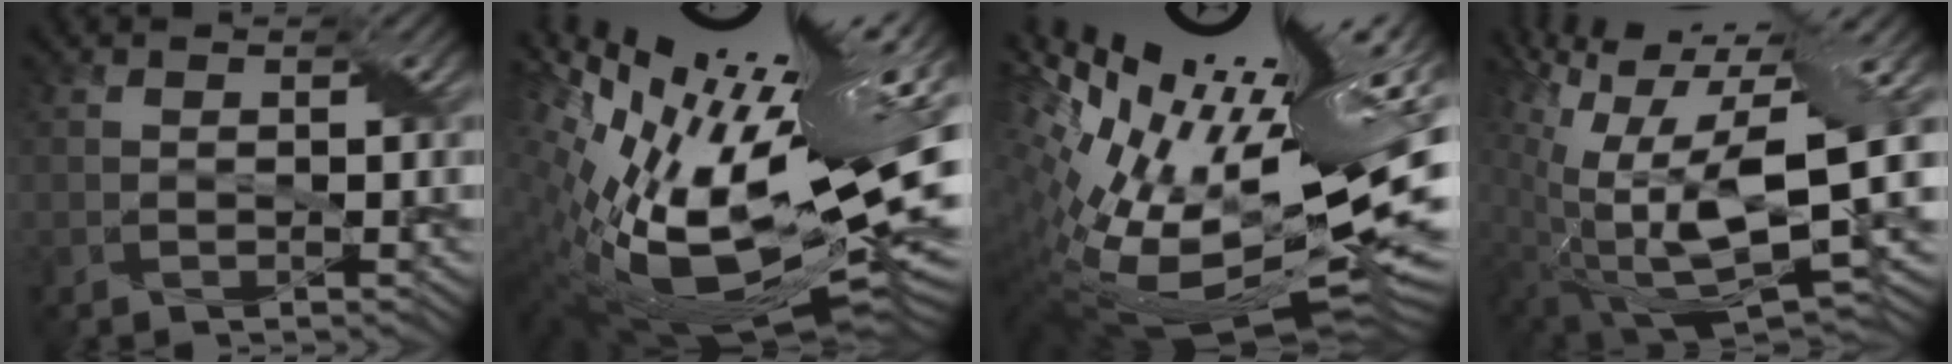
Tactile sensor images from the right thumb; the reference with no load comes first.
{"total": 21.4, "force": [1.9, 10.2, 18.7], "torque": [-0.345, -0.003, 0.057]}
{"total": 19.7, "force": [2.9, 9.3, 17.1], "torque": [-0.300, -0.007, 0.074]}
{"total": 14.8, "force": [3.5, 6.1, 13.0], "torque": [-0.270, -0.016, 0.072]}